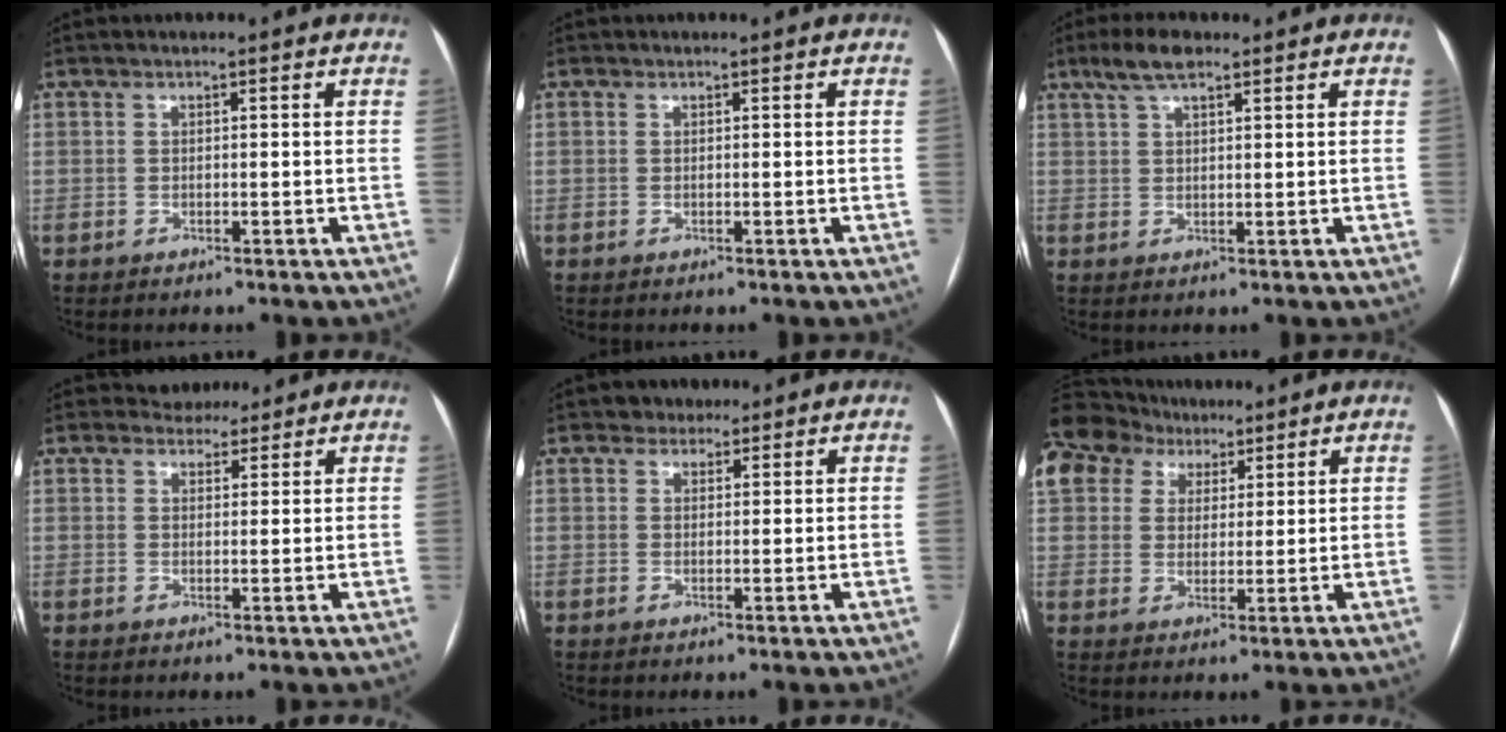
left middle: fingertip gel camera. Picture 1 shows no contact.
{"total": 0.0}
{"total": 4.8, "force": [3.4, 1.3, 3.2], "torque": [-0.072, 0.017, 0.064]}
{"total": 3.4, "force": [3.0, 1.5, -0.1], "torque": [0.004, 0.005, 0.041]}
{"total": 2.5, "force": [1.9, 1.6, 0.1], "torque": [0.002, 0.008, 0.024]}
{"total": 17.8, "force": [11.7, 11.8, 6.5], "torque": [-0.210, 0.066, 0.220]}